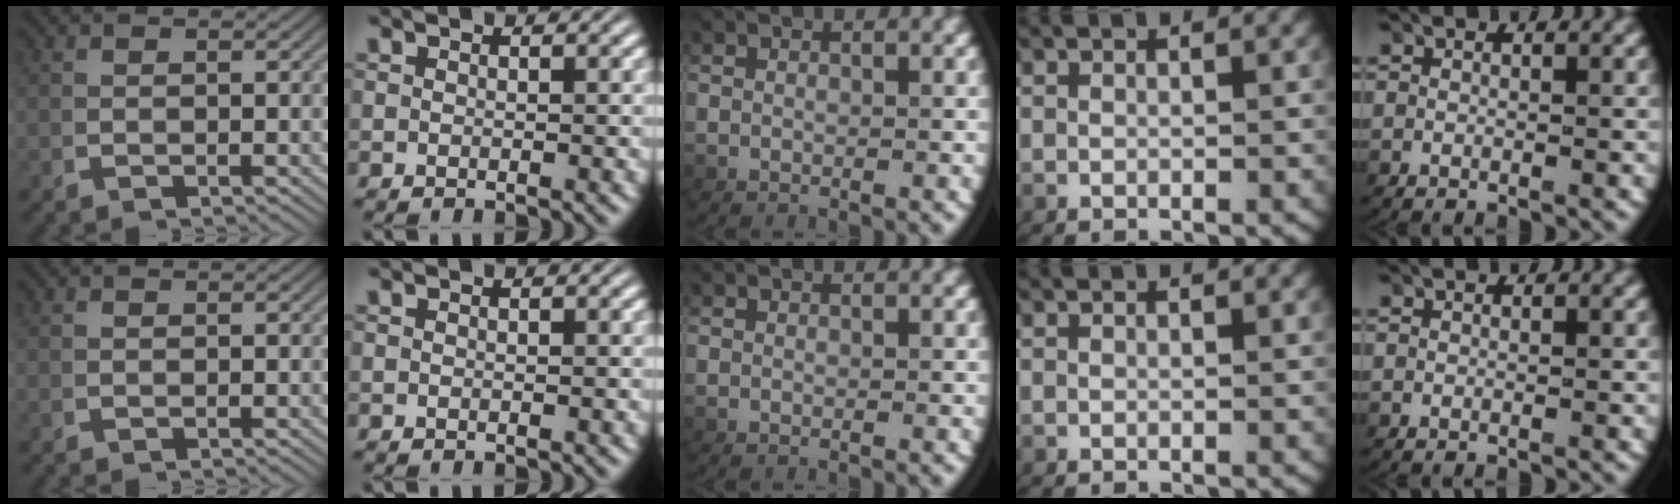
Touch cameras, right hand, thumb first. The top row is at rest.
{}